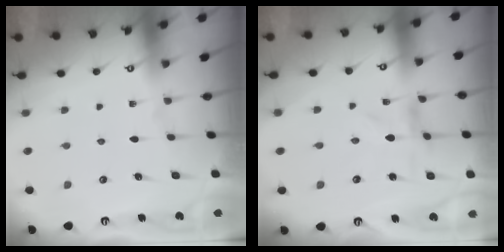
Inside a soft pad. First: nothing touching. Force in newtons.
{"total": 0.0}